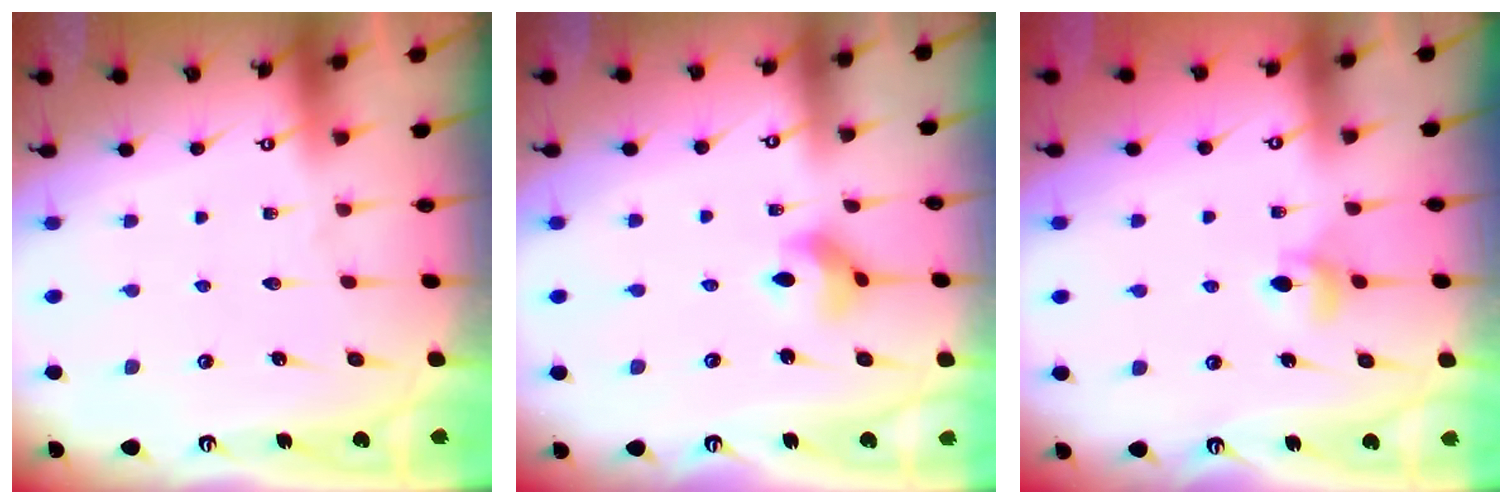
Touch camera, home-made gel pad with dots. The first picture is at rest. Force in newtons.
{"total": 4.8, "press": 4.7, "slide": 0.9}
{"total": 4.9, "press": 4.9, "slide": 0.5}